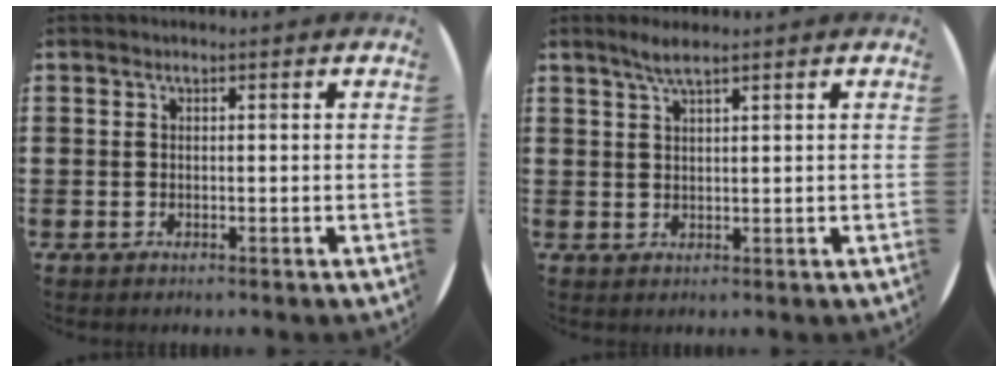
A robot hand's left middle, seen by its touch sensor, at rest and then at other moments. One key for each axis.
{"total": 2.6, "fx": 1.9, "fy": 0.2, "fz": 1.7, "tx": -0.035, "ty": 0.005, "tz": 0.034}